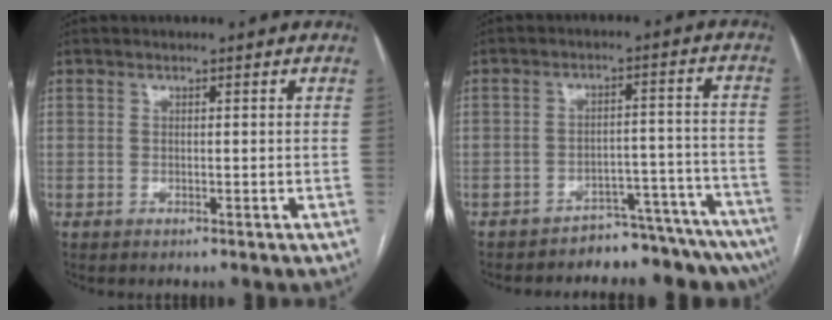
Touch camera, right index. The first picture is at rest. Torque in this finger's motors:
{"motor_torque": [0.30, -0.49, 0.17, -0.01]}